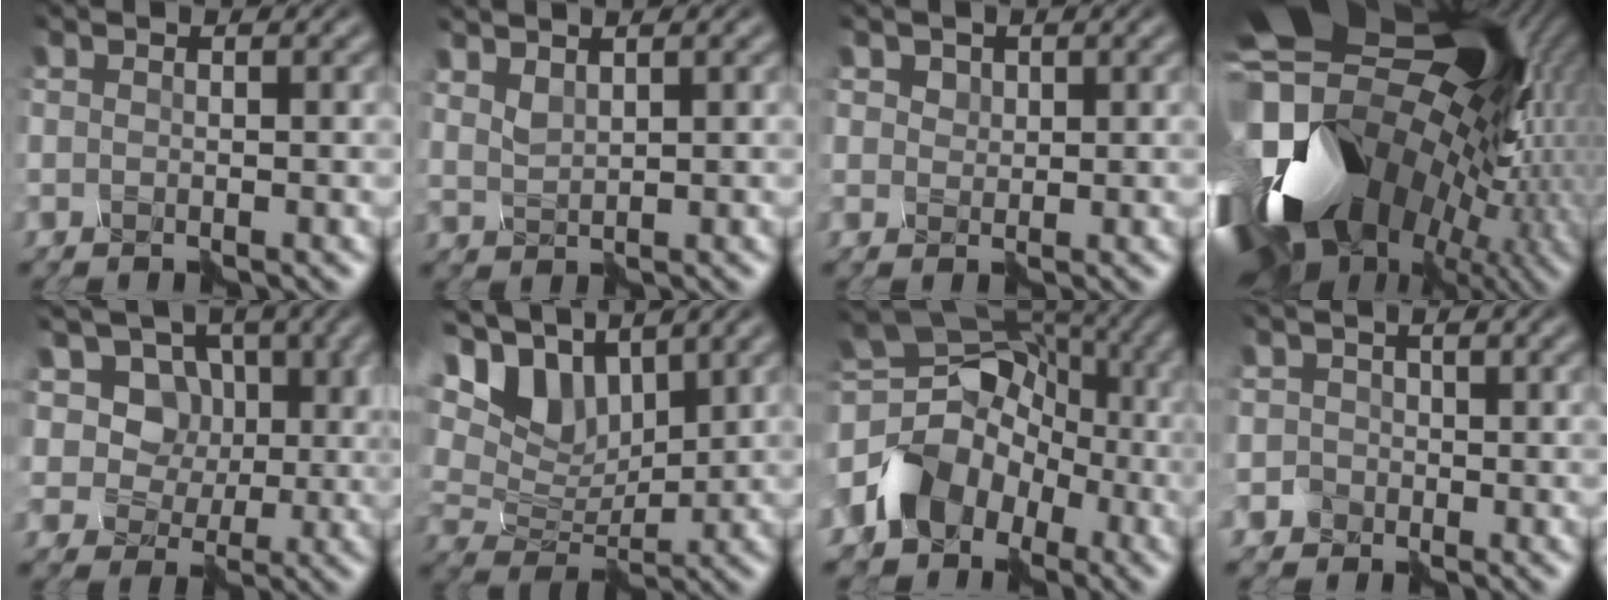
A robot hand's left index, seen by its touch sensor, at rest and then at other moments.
{"total": 1.9, "force": [1.7, -0.3, -0.9], "torque": [0.006, 0.004, 0.041]}
{"total": 1.4, "force": [1.0, 0.9, -0.4], "torque": [0.006, 0.006, 0.018]}
{"total": 19.4, "force": [-1.1, 13.6, 13.8], "torque": [-0.266, -0.046, 0.009]}
{"total": 10.7, "force": [6.1, 7.5, 4.7], "torque": [-0.078, 0.013, 0.092]}
{"total": 6.9, "force": [5.0, 3.7, 3.1], "torque": [-0.079, 0.013, 0.090]}
{"total": 6.3, "force": [-2.0, 5.2, 3.0], "torque": [-0.052, 0.006, -0.040]}
{"total": 2.0, "force": [0.2, 1.8, -0.9], "torque": [0.029, 0.015, -0.015]}